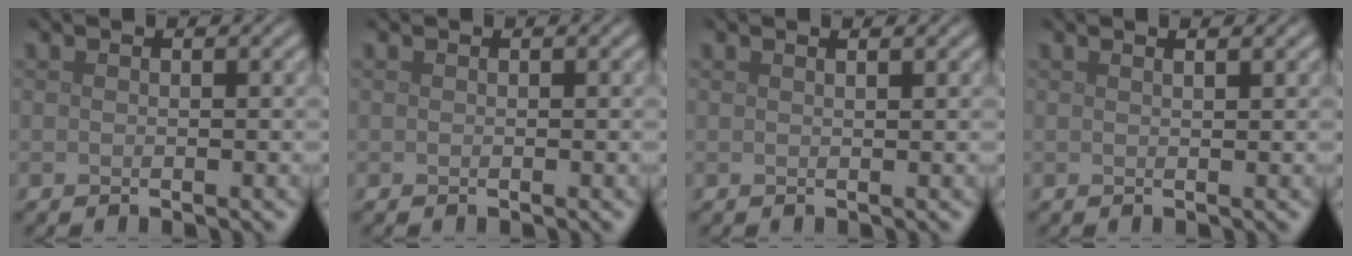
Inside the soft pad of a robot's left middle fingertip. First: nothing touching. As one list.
[{"total": 0.0}, {"total": 1.1, "force": [0.7, 0.4, 0.7], "torque": [-0.006, 0.001, 0.002]}, {"total": 1.4, "force": [0.9, 0.5, 0.9], "torque": [-0.006, 0.000, 0.001]}]